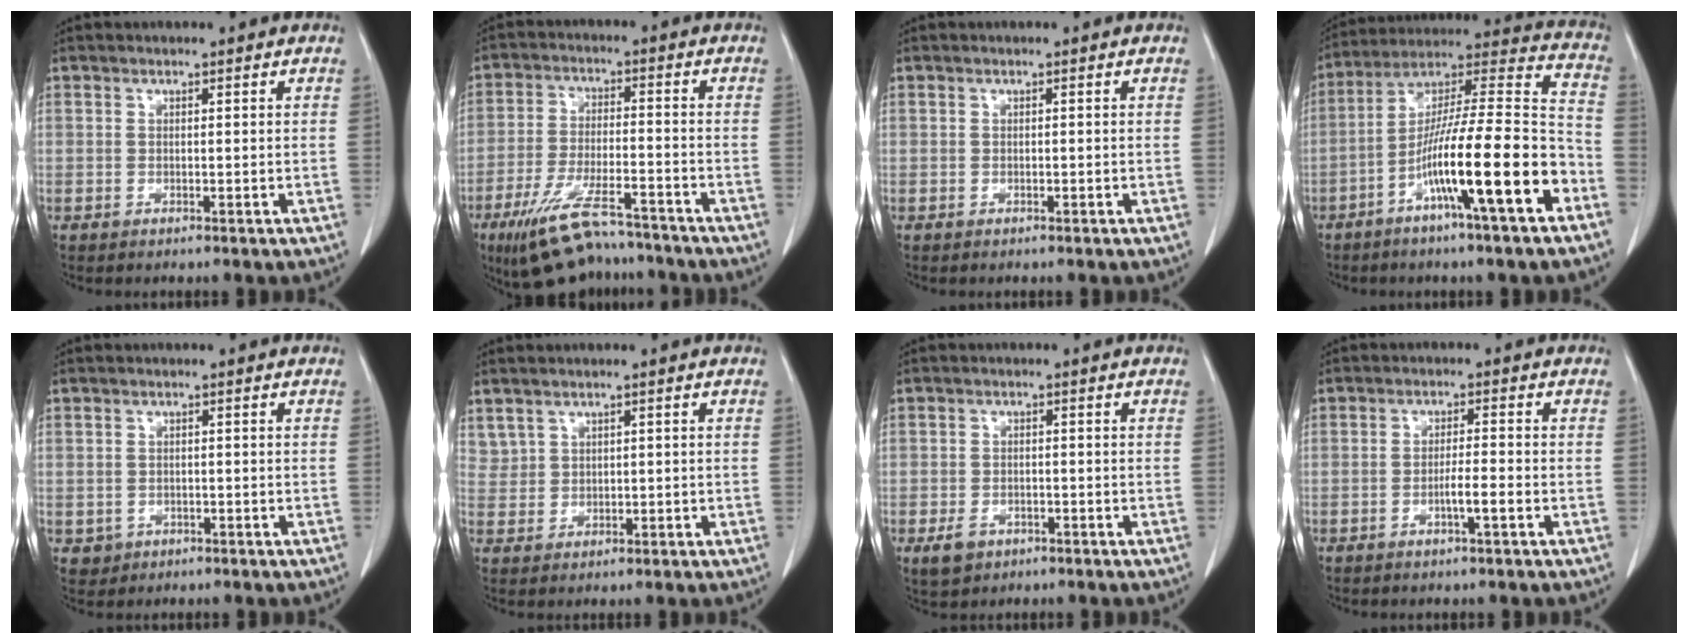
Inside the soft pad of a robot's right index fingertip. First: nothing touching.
{"total": 13.3, "force": [-10.7, 3.1, 7.4], "torque": [-0.139, -0.013, -0.175]}
{"total": 0.0}
{"total": 19.0, "force": [-8.2, 0.6, 17.1], "torque": [-0.287, -0.003, -0.143]}
{"total": 2.1, "force": [-0.5, 2.0, 0.1], "torque": [0.003, 0.007, -0.002]}
{"total": 2.5, "force": [1.7, 1.8, 0.4], "torque": [-0.005, 0.006, 0.039]}
{"total": 3.1, "force": [-1.6, 2.3, 1.4], "torque": [-0.024, 0.002, -0.017]}
{"total": 3.0, "force": [-1.2, -0.1, 2.7], "torque": [-0.045, 0.000, -0.022]}